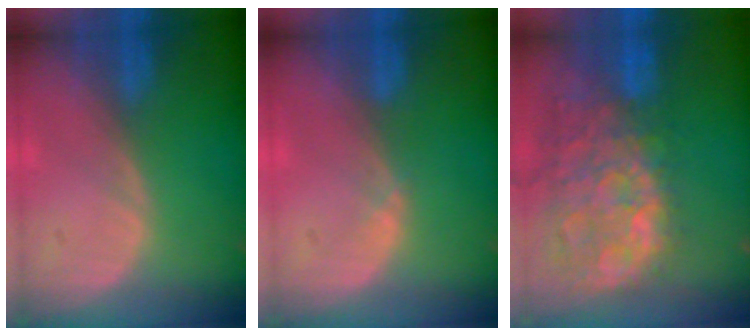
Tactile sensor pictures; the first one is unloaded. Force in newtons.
{"total": 0.7, "press": 0.6, "slide": 0.4}
{"total": 14.9, "press": 12.1, "slide": 8.8}